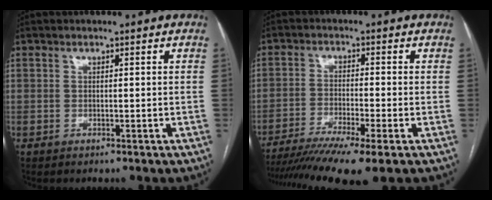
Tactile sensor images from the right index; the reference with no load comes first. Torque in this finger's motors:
{"motor_torque": [1.55, -0.59, 0.62, 0.13]}